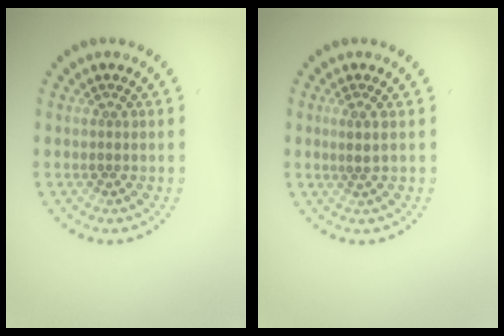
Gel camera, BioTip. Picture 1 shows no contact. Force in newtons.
{"total": 1.0, "press": 0.7, "slide": 0.7}